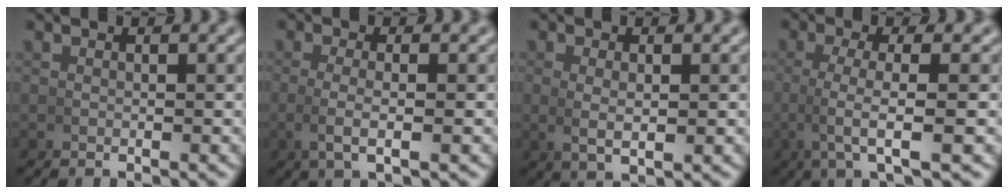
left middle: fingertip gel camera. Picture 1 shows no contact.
{"total": 2.8, "force": [-0.4, 0.5, 2.7], "torque": [-0.064, -0.008, -0.002]}
{"total": 2.2, "force": [0.3, 0.8, 2.0], "torque": [-0.042, -0.009, 0.016]}
{"total": 4.4, "force": [-0.3, 0.4, 4.3], "torque": [-0.089, -0.006, -0.002]}